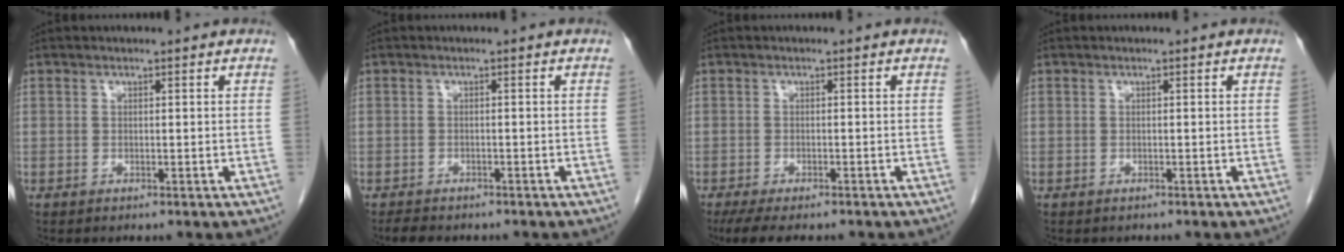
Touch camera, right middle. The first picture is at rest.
{"total": 3.8, "force": [-3.2, 1.3, 1.5], "torque": [-0.032, -0.010, -0.041]}
{"total": 7.5, "force": [-6.1, 1.9, 4.0], "torque": [-0.059, -0.014, -0.091]}
{"total": 0.7, "force": [-0.6, 0.3, 0.1], "torque": [-0.014, -0.002, -0.010]}